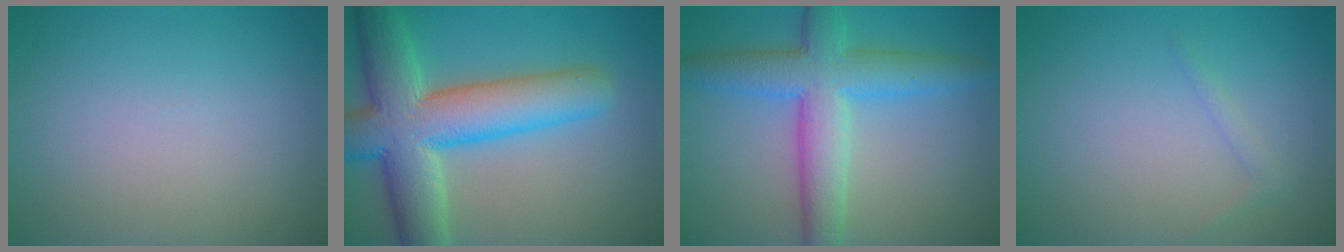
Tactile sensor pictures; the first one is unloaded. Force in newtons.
{"total": 10.8, "press": 10.8, "slide": 0.6}
{"total": 7.1, "press": 7.1, "slide": 0.1}
{"total": 0.8, "press": 0.8, "slide": 0.1}